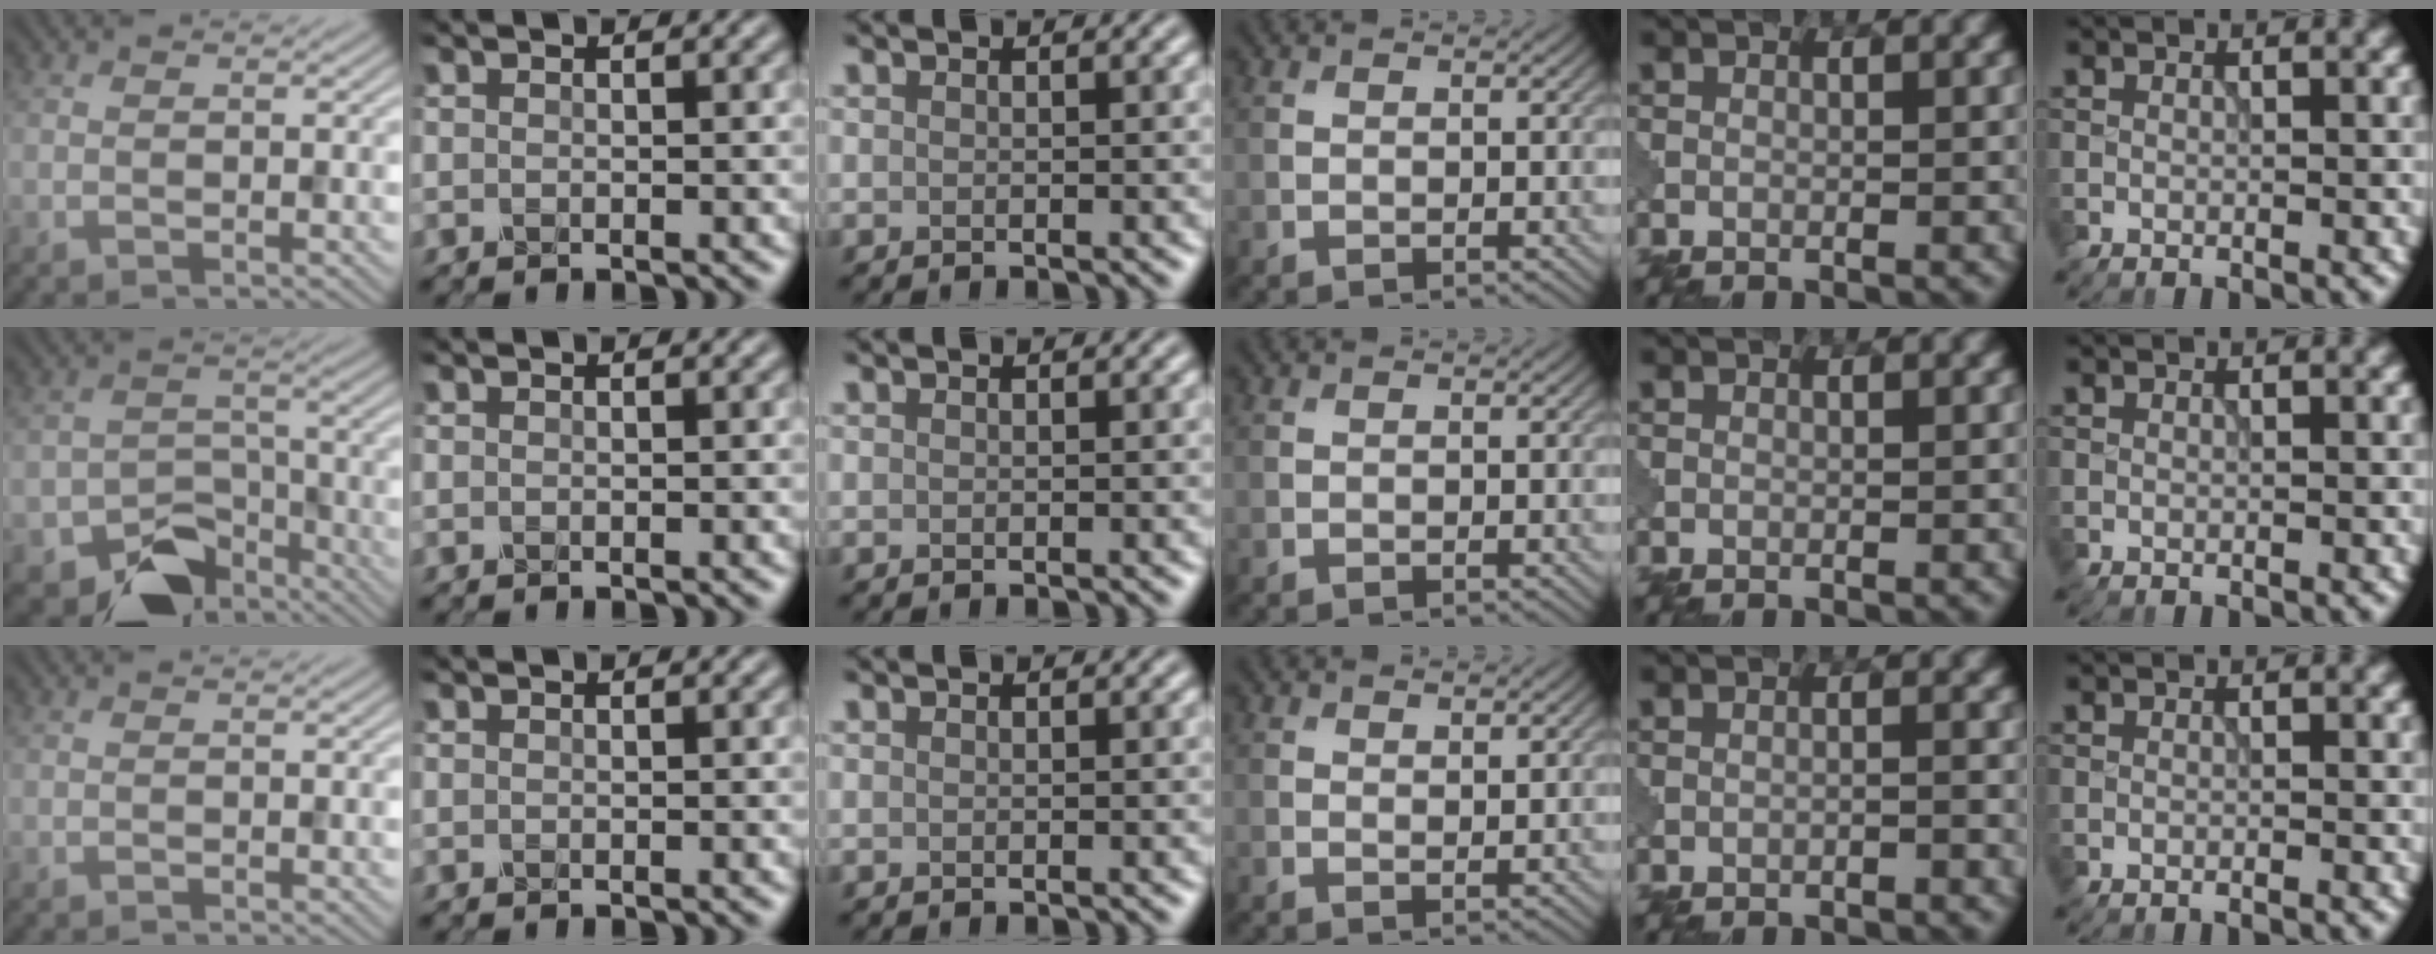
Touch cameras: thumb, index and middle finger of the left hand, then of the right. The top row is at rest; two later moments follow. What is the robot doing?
{"motion": "disassemble", "object": "pitcher"}